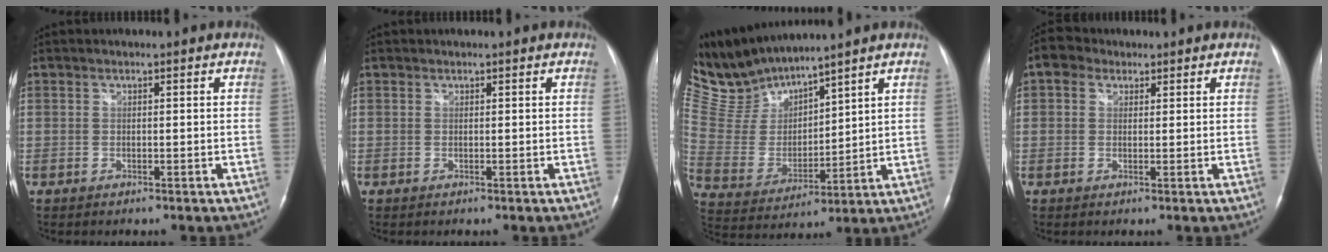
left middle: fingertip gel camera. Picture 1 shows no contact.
{"total": 0.0}
{"total": 10.4, "force": [10.3, 0.8, 1.5], "torque": [-0.065, 0.009, 0.232]}
{"total": 3.4, "force": [1.6, 2.7, 1.2], "torque": [-0.031, 0.018, 0.027]}